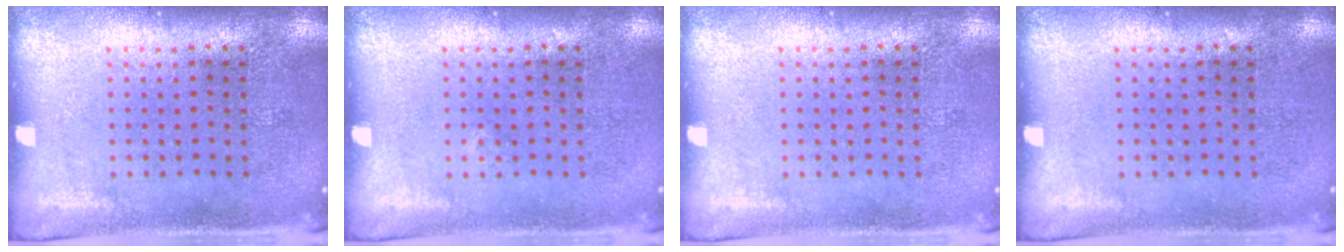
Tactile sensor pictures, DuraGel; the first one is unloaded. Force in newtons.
{"total": 0.0}
{"total": 0.0}
{"total": 0.0}